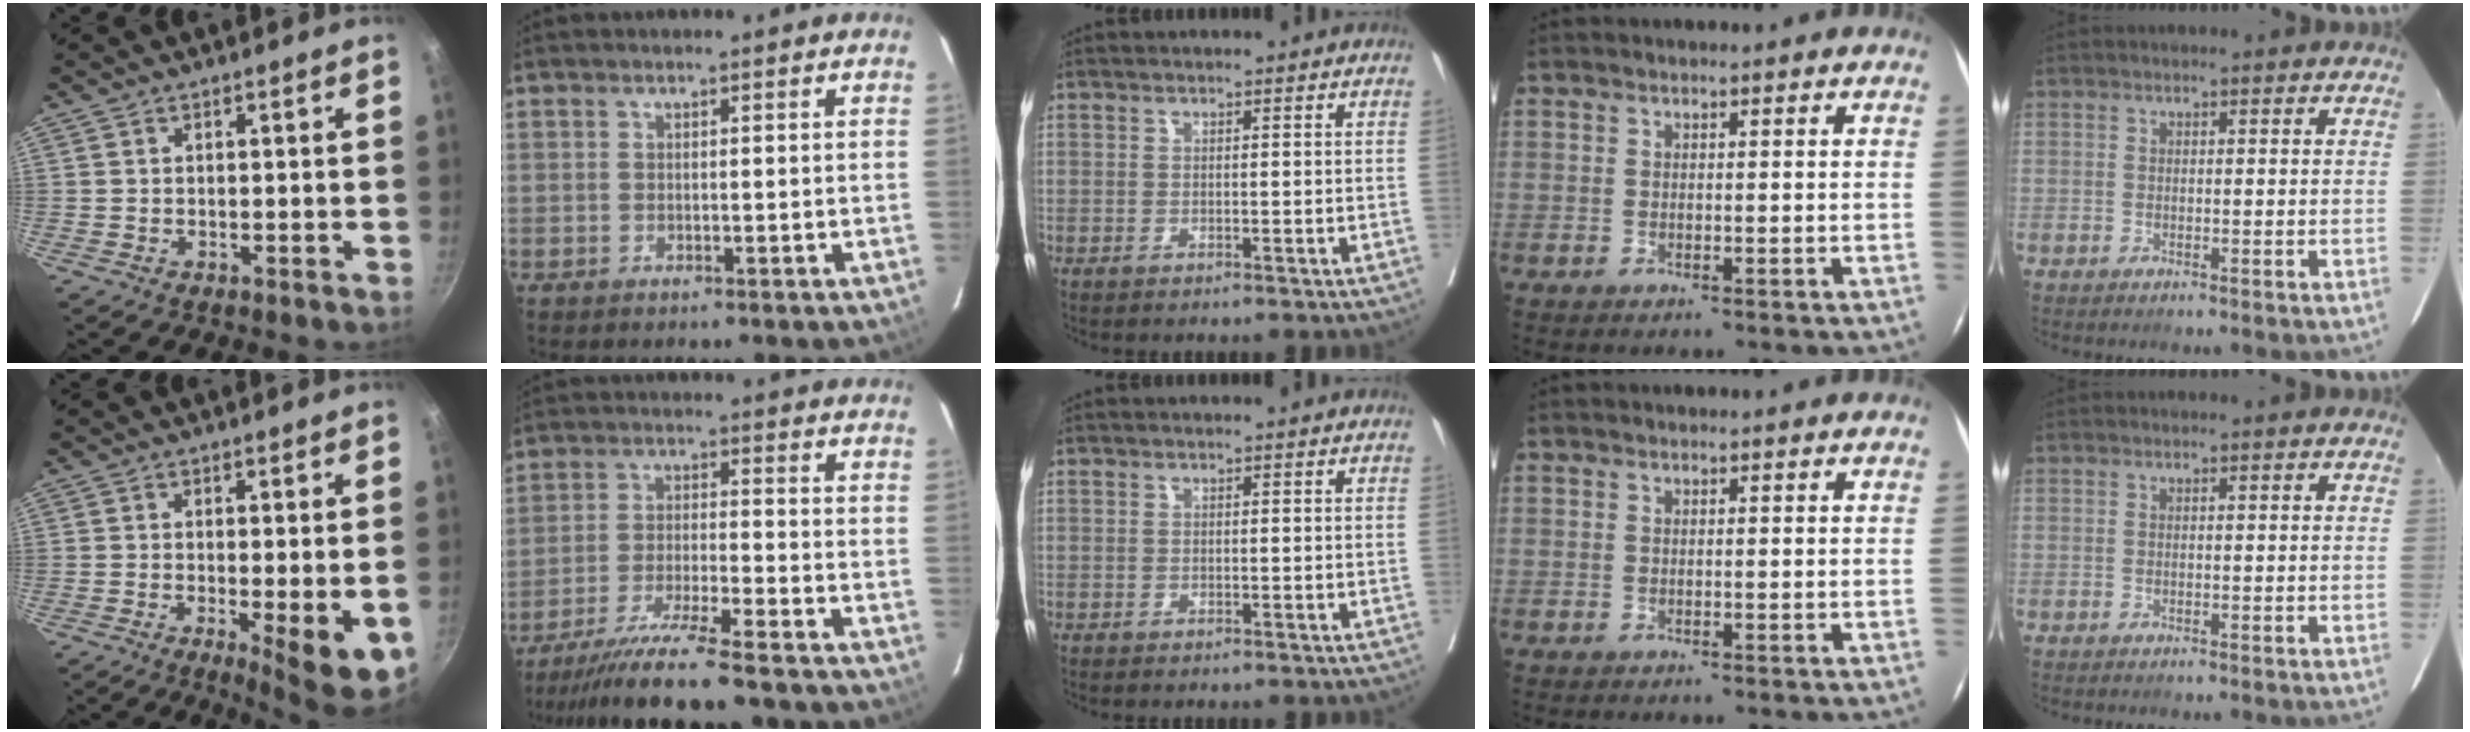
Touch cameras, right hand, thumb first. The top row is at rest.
{"thumb": {"total": 10.4, "force": [-3.8, 2.5, 9.4], "torque": [-0.121, -0.018, -0.049]}, "index": {"total": 11.9, "force": [-10.1, -0.6, 6.2], "torque": [-0.101, -0.027, -0.170]}}